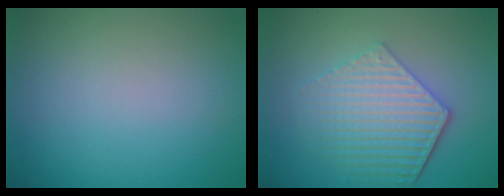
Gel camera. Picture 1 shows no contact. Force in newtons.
{"total": 5.5, "press": 4.3, "slide": 3.5}